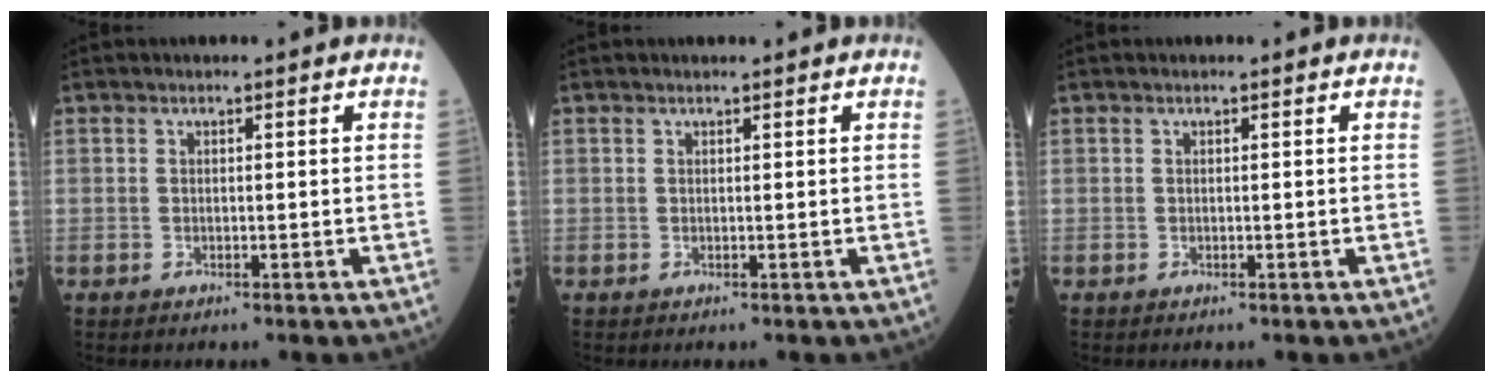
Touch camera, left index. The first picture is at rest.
{"total": 0.0}
{"total": 0.0}